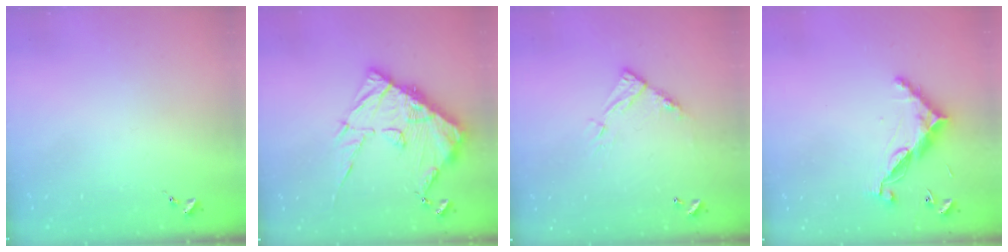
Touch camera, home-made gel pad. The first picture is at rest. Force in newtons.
{"total": 18.0, "press": 17.9, "slide": 1.6}
{"total": 9.4, "press": 9.4, "slide": 0.5}
{"total": 10.4, "press": 10.4, "slide": 0.4}